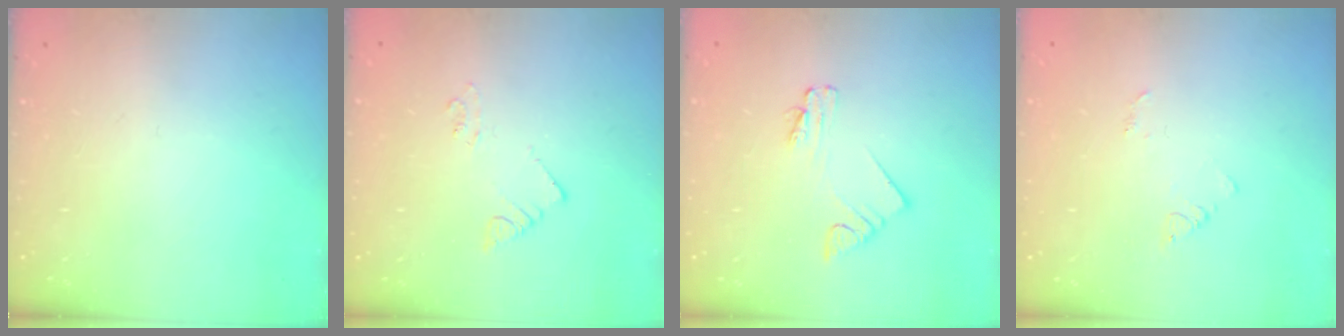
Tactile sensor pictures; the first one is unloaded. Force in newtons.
{"total": 2.2, "press": 2.2, "slide": 0.1}
{"total": 1.9, "press": 1.9, "slide": 0.1}
{"total": 2.9, "press": 2.9, "slide": 0.3}